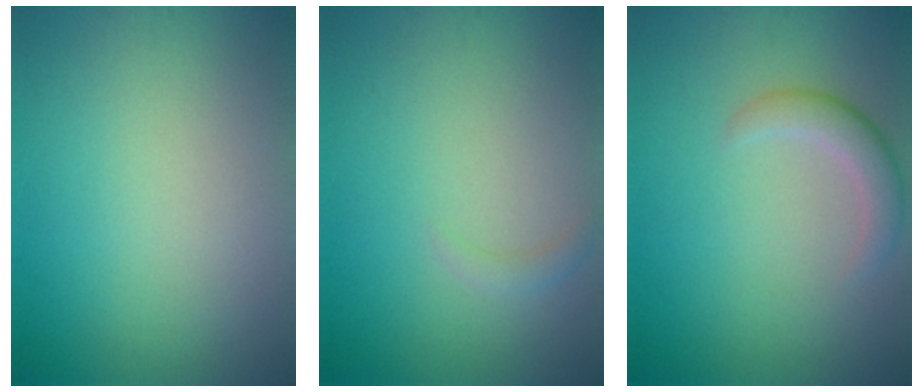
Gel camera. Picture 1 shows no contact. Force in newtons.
{"total": 0.9, "press": 0.9, "slide": 0.2}
{"total": 2.5, "press": 2.5, "slide": 0.2}